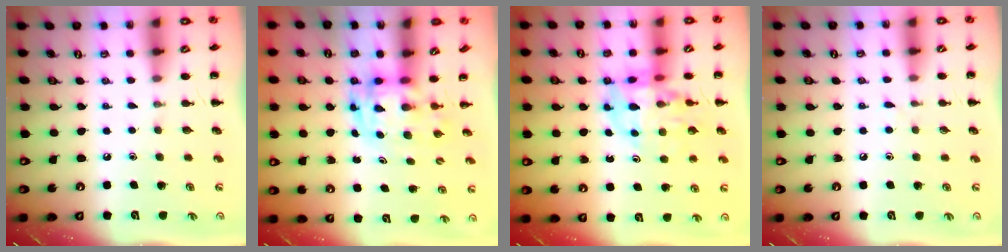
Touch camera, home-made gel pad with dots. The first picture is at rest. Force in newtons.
{"total": 3.0, "press": 3.0, "slide": 0.6}
{"total": 11.9, "press": 11.6, "slide": 2.8}
{"total": 3.0, "press": 2.6, "slide": 1.5}